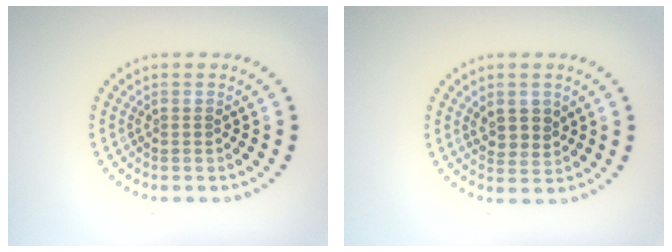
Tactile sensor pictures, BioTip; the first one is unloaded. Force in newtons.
{"total": 2.4, "press": 2.3, "slide": 0.8}